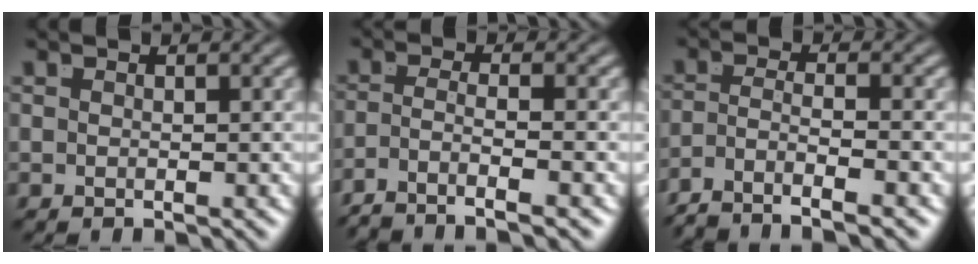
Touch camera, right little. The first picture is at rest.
{"total": 5.2, "force": [-4.2, 1.2, 2.9], "torque": [-0.061, -0.031, -0.056]}
{"total": 6.2, "force": [-4.7, 2.6, 3.1], "torque": [-0.067, -0.031, -0.069]}